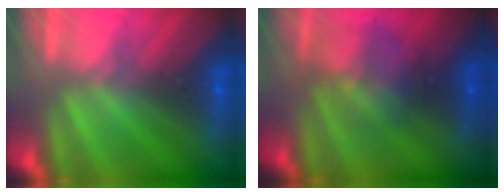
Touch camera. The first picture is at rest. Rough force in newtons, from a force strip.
{"total": 2.3}